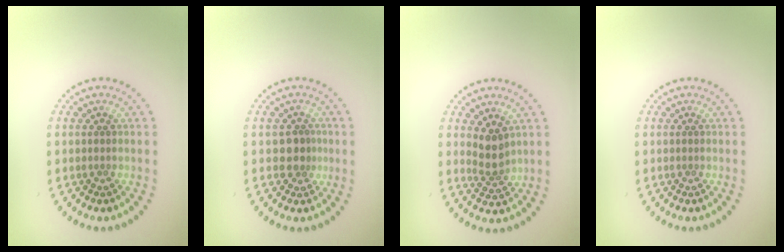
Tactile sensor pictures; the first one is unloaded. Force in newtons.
{"total": 2.1, "press": 1.7, "slide": 1.2}
{"total": 2.5, "press": 1.9, "slide": 1.6}
{"total": 0.0}